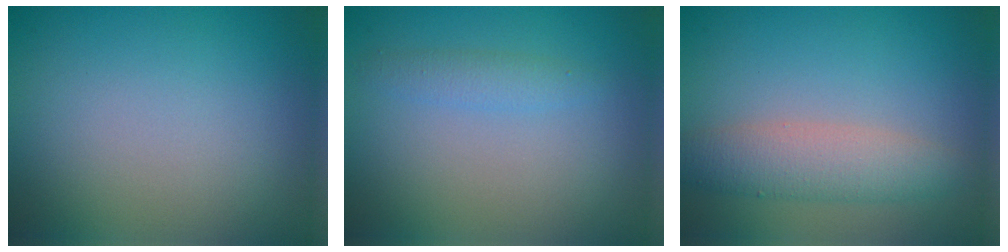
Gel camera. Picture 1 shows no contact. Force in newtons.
{"total": 1.5, "press": 1.4, "slide": 0.1}
{"total": 3.7, "press": 3.7, "slide": 0.1}